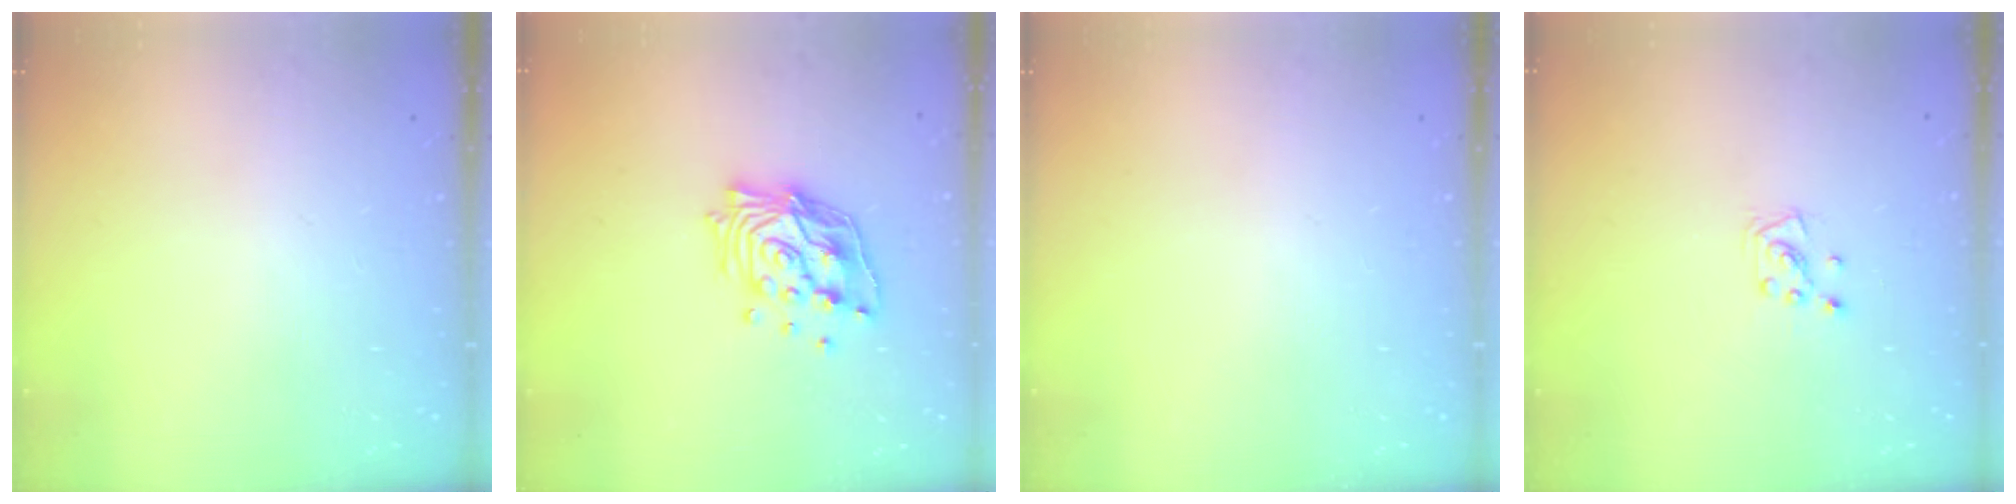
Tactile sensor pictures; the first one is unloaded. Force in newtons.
{"total": 13.5, "press": 13.4, "slide": 1.0}
{"total": 0.0}
{"total": 4.3, "press": 4.3, "slide": 0.4}